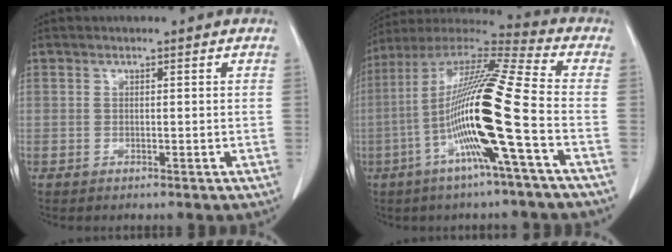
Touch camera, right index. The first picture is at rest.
{"total": 18.6, "force": [-4.8, -0.7, 18.0], "torque": [-0.346, -0.002, -0.104]}